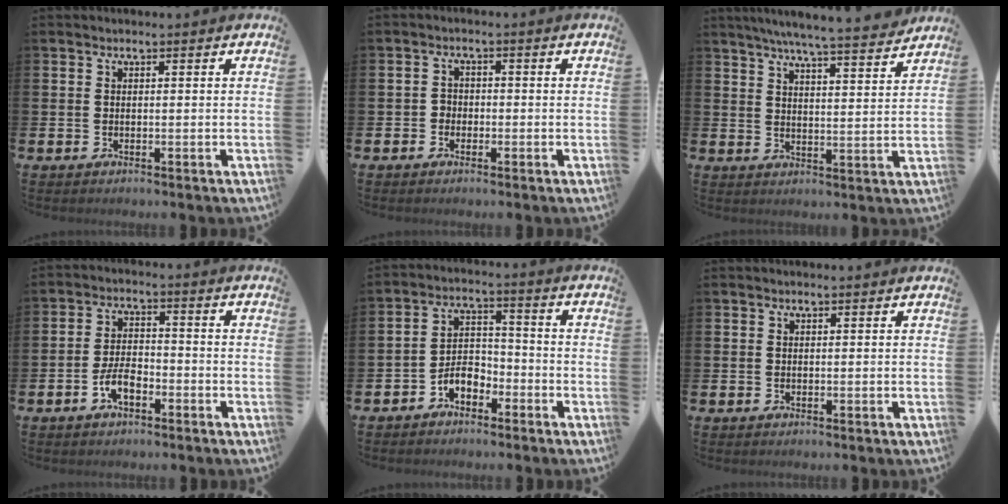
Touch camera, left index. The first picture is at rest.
{"total": 1.8, "force": [-1.0, 1.4, 0.3], "torque": [-0.002, 0.003, -0.026]}
{"total": 6.7, "force": [6.3, -0.3, 2.1], "torque": [-0.046, -0.044, 0.107]}
{"total": 4.0, "force": [-2.1, 1.9, 2.9], "torque": [-0.058, 0.006, -0.040]}
{"total": 4.3, "force": [-2.9, 2.5, 2.0], "torque": [-0.037, 0.011, -0.058]}
{"total": 0.0}